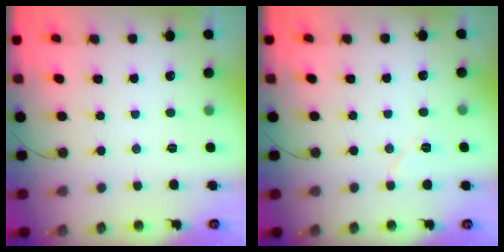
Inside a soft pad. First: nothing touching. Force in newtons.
{"total": 5.7, "press": 5.1, "slide": 2.7}